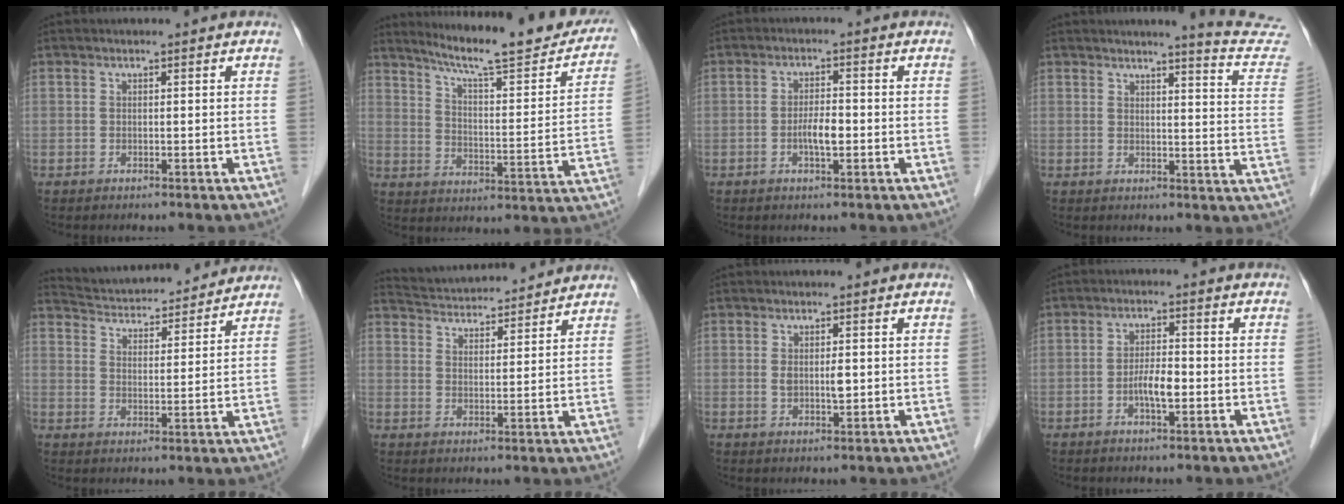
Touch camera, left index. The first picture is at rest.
{"total": 21.4, "force": [18.7, 2.2, 10.2], "torque": [-0.147, -0.040, 0.249]}
{"total": 3.3, "force": [-0.9, 0.9, 3.1], "torque": [-0.059, 0.002, -0.015]}
{"total": 11.1, "force": [10.8, -1.1, 2.4], "torque": [-0.020, -0.085, 0.099]}
{"total": 15.5, "force": [14.7, 2.5, 4.0], "torque": [-0.065, 0.021, 0.215]}
{"total": 12.4, "force": [11.9, 1.8, 3.1], "torque": [-0.057, 0.024, 0.181]}
{"total": 2.5, "force": [0.2, 0.8, 2.4], "torque": [-0.041, -0.003, 0.003]}
{"total": 3.8, "force": [-1.2, 0.9, 3.5], "torque": [-0.066, 0.002, -0.022]}